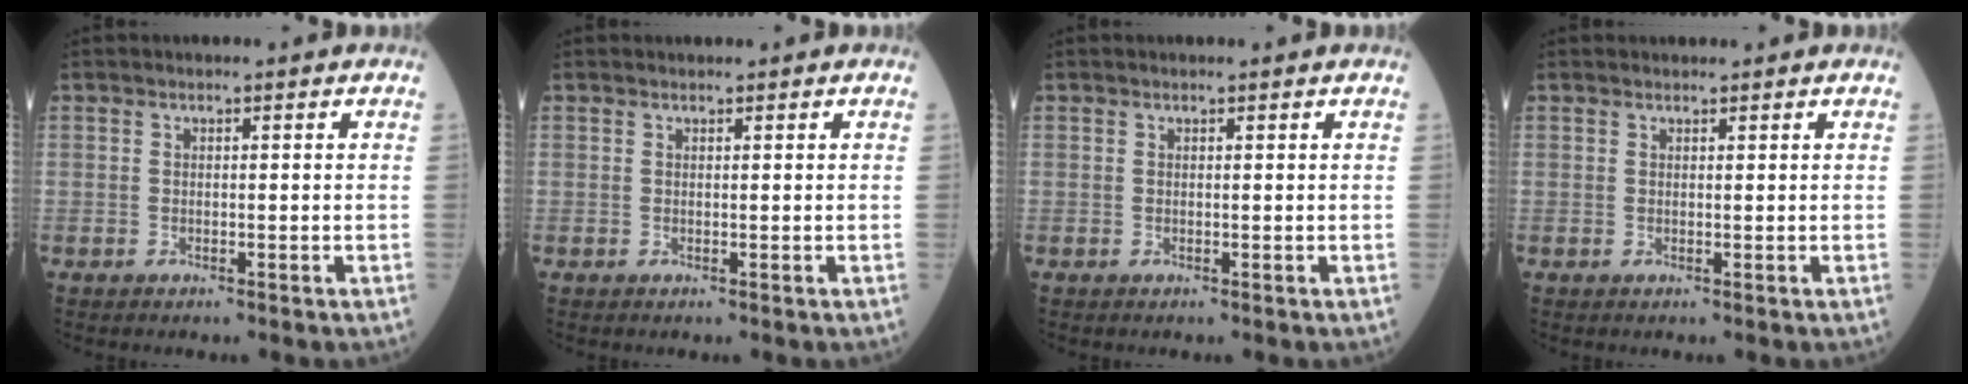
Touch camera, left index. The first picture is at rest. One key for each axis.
{"total": 0.6, "fx": 0.6, "fy": 0.0, "fz": 0.0, "tx": -0.005, "ty": 0.004, "tz": 0.012}
{"total": 0.8, "fx": 0.8, "fy": -0.1, "fz": 0.1, "tx": -0.005, "ty": -0.001, "tz": 0.010}
{"total": 1.3, "fx": 1.3, "fy": 0.2, "fz": 0.2, "tx": -0.006, "ty": 0.009, "tz": 0.021}